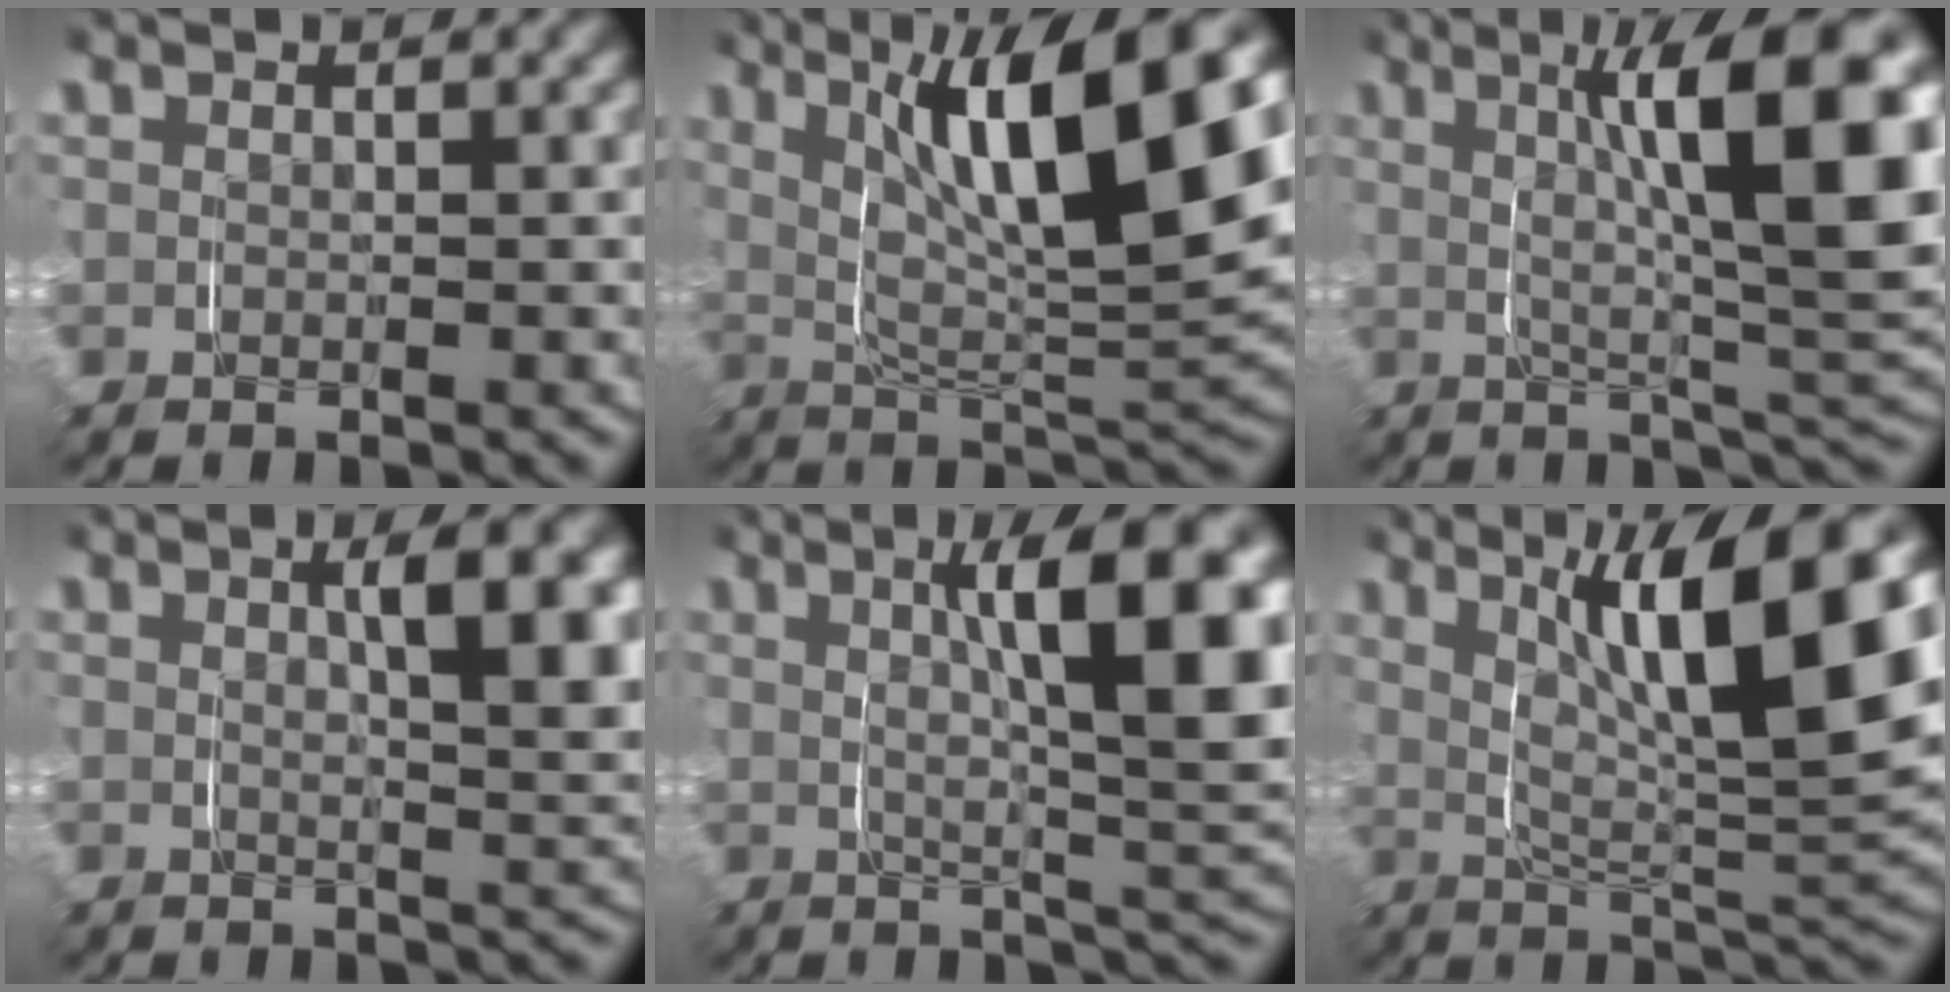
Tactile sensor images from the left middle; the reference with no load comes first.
{"total": 14.2, "force": [4.6, 4.9, 12.5], "torque": [-0.184, 0.021, 0.069]}
{"total": 12.1, "force": [2.4, 3.3, 11.4], "torque": [-0.150, 0.009, 0.033]}
{"total": 5.6, "force": [1.7, 1.3, 5.2], "torque": [-0.072, 0.001, 0.029]}
{"total": 10.2, "force": [2.2, 2.5, 9.6], "torque": [-0.121, 0.017, 0.031]}
{"total": 12.8, "force": [3.9, 4.2, 11.5], "torque": [-0.166, 0.013, 0.059]}